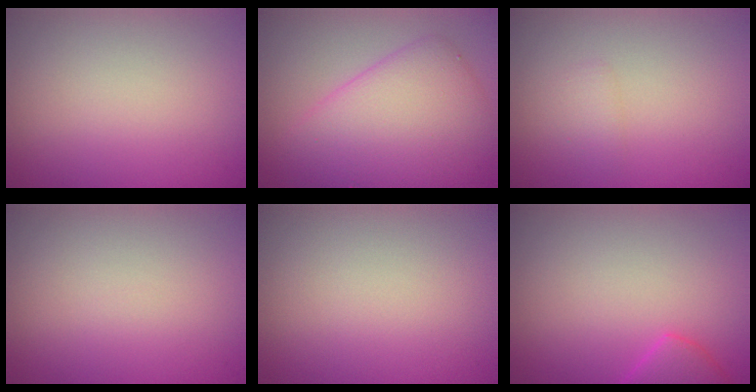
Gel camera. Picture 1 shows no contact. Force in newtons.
{"total": 7.8, "press": 7.8, "slide": 0.2}
{"total": 0.9, "press": 0.9, "slide": 0.1}
{"total": 0.0}
{"total": 0.0}
{"total": 2.3, "press": 2.3, "slide": 0.2}